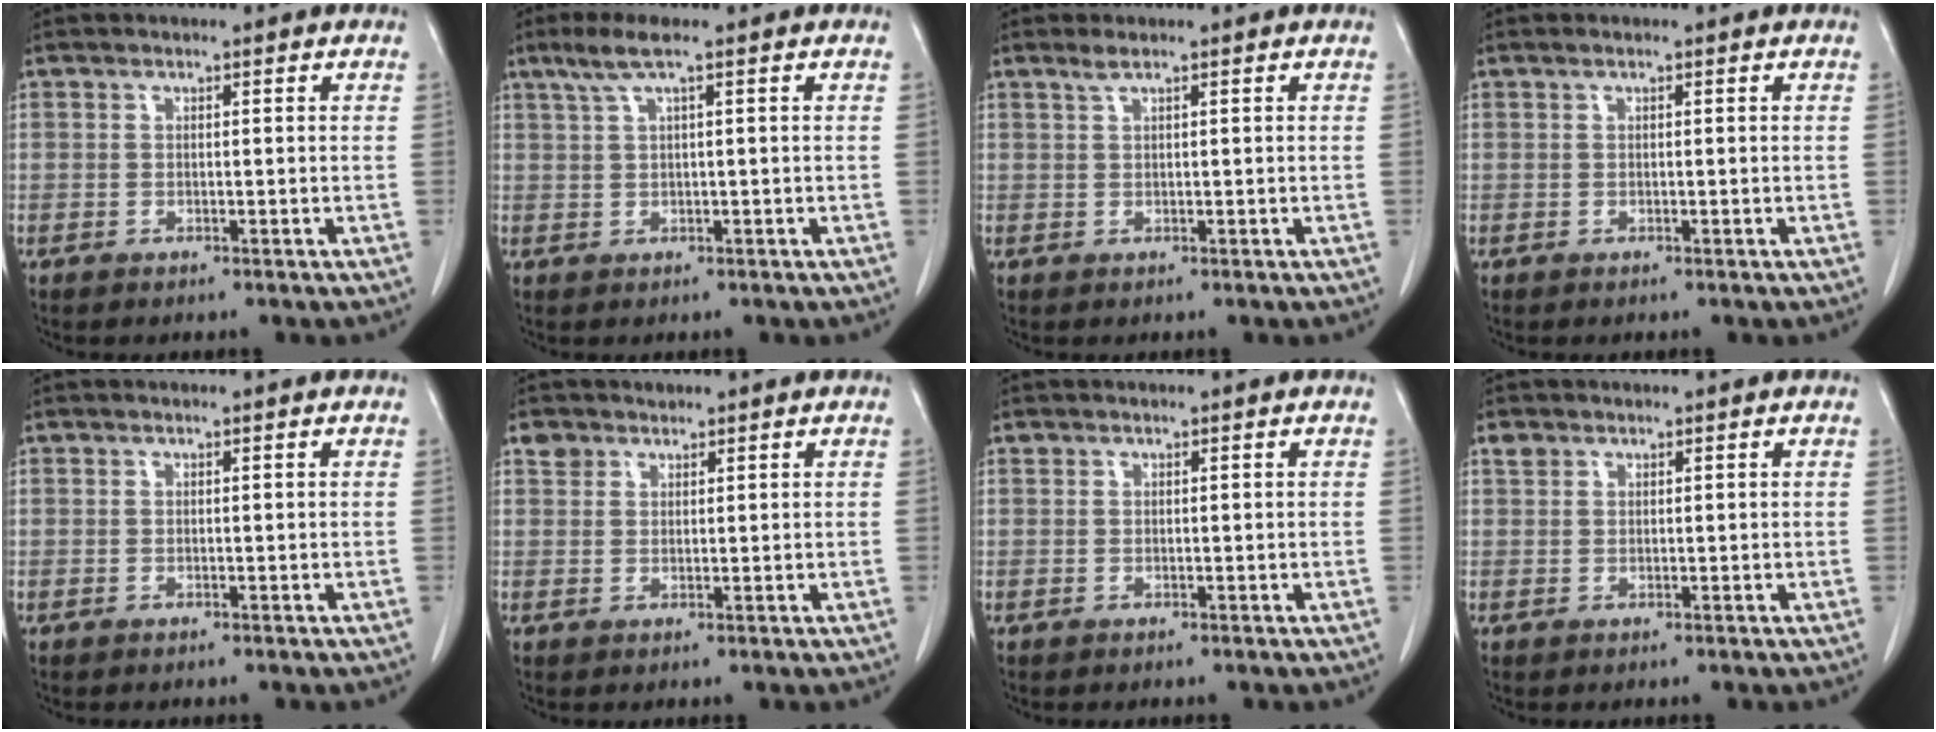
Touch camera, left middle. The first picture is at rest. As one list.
[{"total": 3.5, "force": [2.0, -0.1, 2.9], "torque": [-0.073, 0.018, 0.044]}, {"total": 1.1, "force": [0.8, -0.1, 0.8], "torque": [-0.020, 0.007, 0.019]}, {"total": 0.0}, {"total": 0.0}, {"total": 2.0, "force": [1.4, 1.4, 0.0], "torque": [0.003, 0.007, 0.021]}, {"total": 0.0}, {"total": 1.1, "force": [0.8, 0.8, 0.3], "torque": [-0.006, 0.007, 0.015]}]